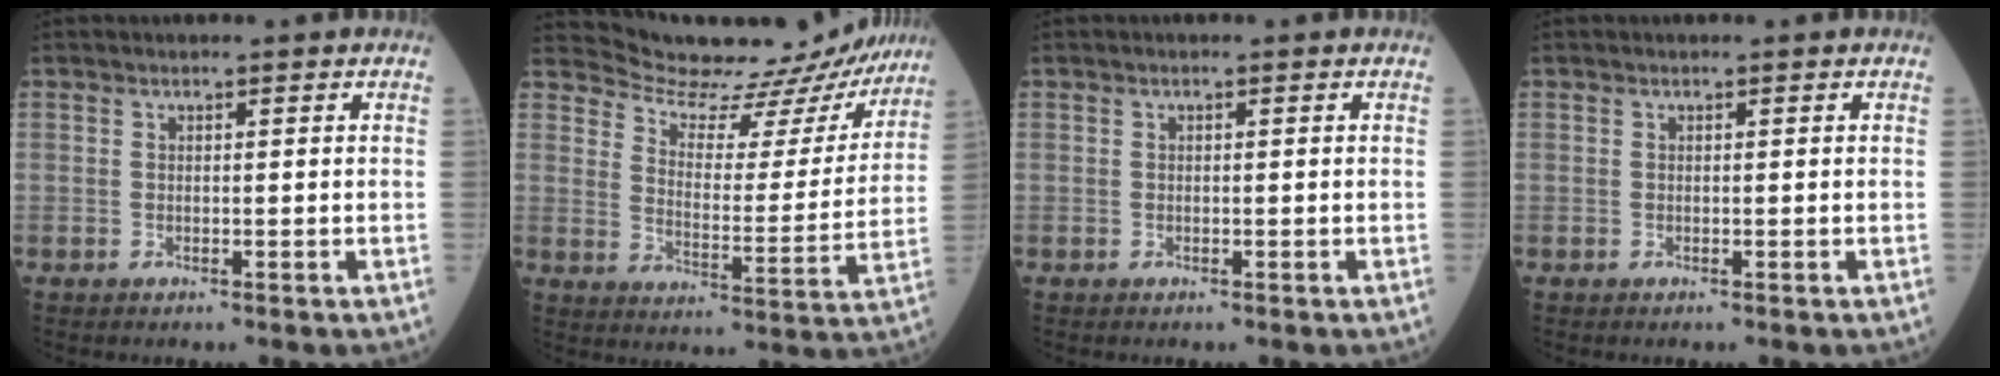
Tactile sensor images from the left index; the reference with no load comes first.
{"total": 17.8, "force": [17.1, 4.3, 2.1], "torque": [-0.017, -0.034, 0.208]}
{"total": 0.0}
{"total": 0.0}